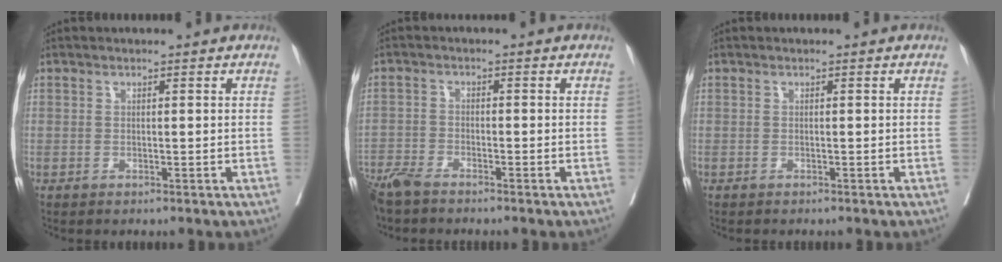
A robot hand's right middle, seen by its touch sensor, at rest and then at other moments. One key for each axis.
{"total": 5.2, "fx": -4.6, "fy": 0.9, "fz": 2.2, "tx": -0.040, "ty": -0.014, "tz": -0.089}
{"total": 0.8, "fx": -0.8, "fy": 0.1, "fz": 0.3, "tx": -0.009, "ty": -0.004, "tz": -0.013}